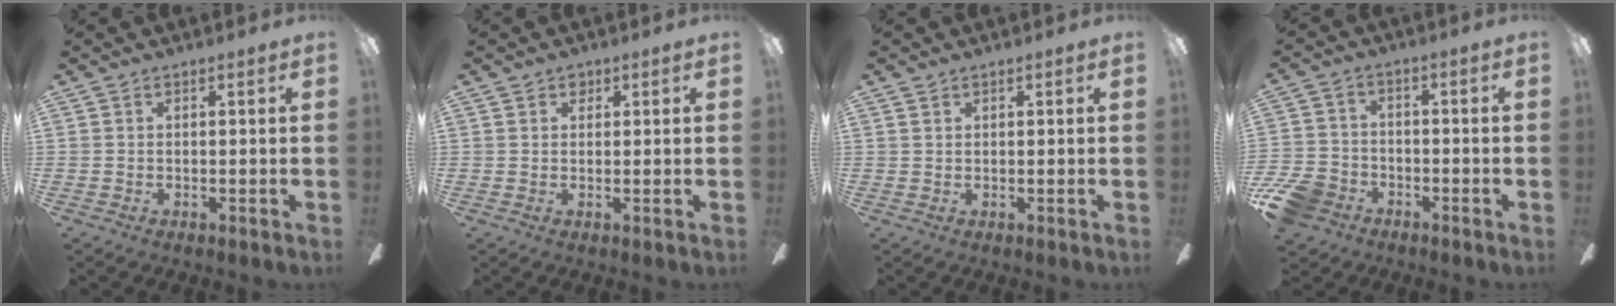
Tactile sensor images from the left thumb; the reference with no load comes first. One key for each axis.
{"total": 1.6, "fx": 1.0, "fy": 1.1, "fz": 0.4, "tx": -0.001, "ty": 0.000, "tz": 0.017}
{"total": 0.8, "fx": 0.5, "fy": 0.6, "fz": 0.2, "tx": -0.004, "ty": 0.003, "tz": 0.010}
{"total": 8.9, "fx": -5.4, "fy": 6.2, "fz": 3.5, "tx": -0.083, "ty": 0.039, "tz": -0.100}